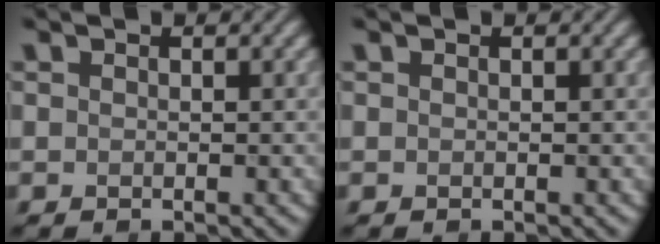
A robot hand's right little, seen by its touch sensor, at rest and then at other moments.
{"total": 0.0}